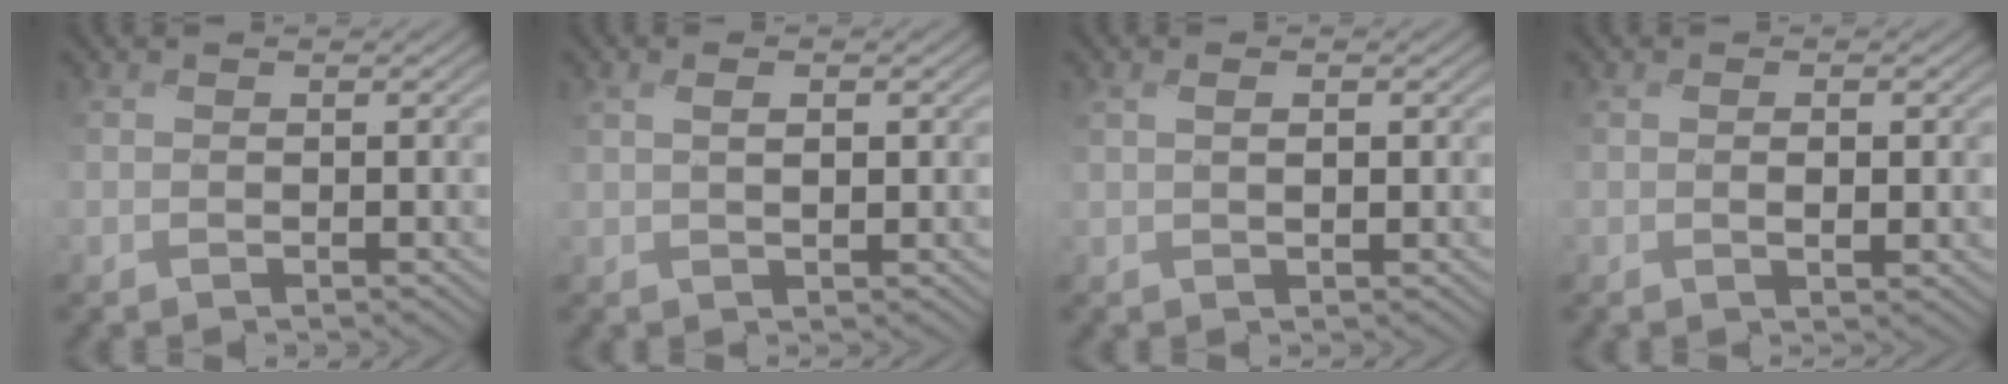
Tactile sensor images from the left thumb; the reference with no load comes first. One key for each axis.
{"total": 1.9, "fx": 0.4, "fy": 0.6, "fz": 1.8, "tx": -0.028, "ty": -0.004, "tz": 0.011}
{"total": 1.5, "fx": 0.3, "fy": 0.4, "fz": 1.5, "tx": -0.023, "ty": -0.001, "tz": 0.009}
{"total": 1.6, "fx": -0.2, "fy": 0.4, "fz": 1.5, "tx": -0.027, "ty": -0.003, "tz": -0.003}